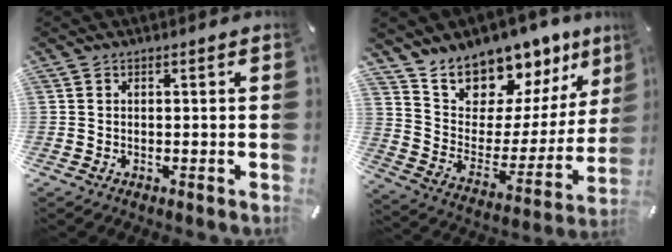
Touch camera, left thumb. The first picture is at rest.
{"total": 12.7, "force": [11.3, 5.7, -0.4], "torque": [0.001, -0.132, 0.200]}